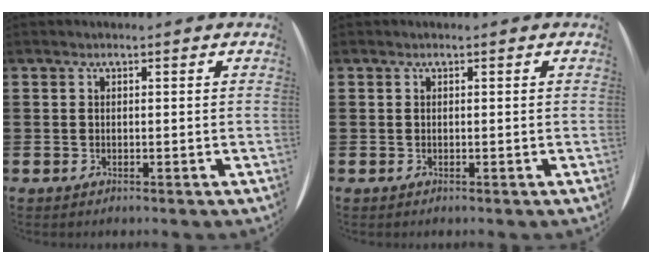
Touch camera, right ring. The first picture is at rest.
{"total": 0.0}